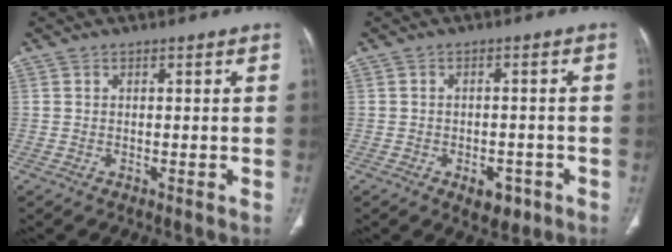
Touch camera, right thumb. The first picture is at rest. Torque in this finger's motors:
{"motor_torque": [0.88, 0.43, -0.16, 0.05, 0.10]}